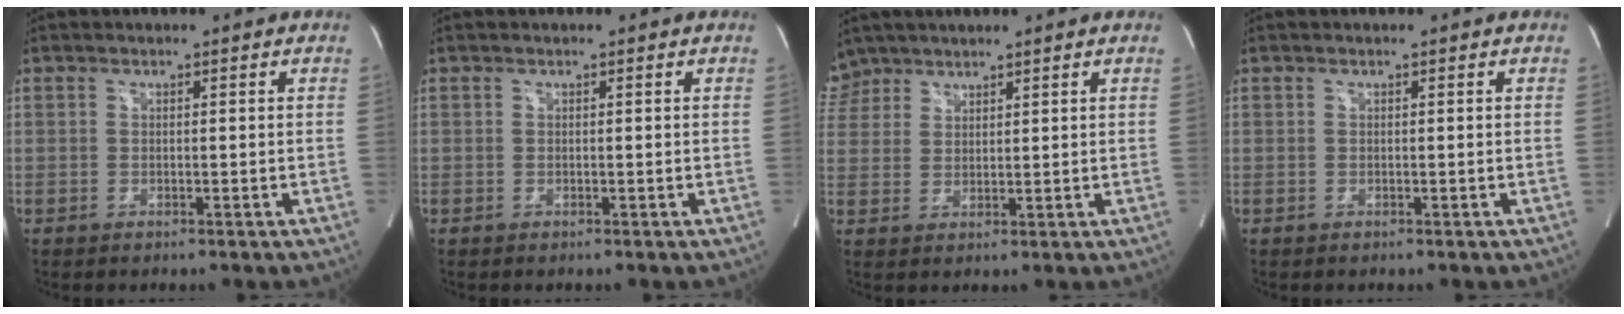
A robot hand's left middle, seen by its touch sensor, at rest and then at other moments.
{"total": 0.0}
{"total": 5.0, "force": [4.2, 2.7, -0.3], "torque": [0.010, 0.011, 0.085]}
{"total": 0.0}